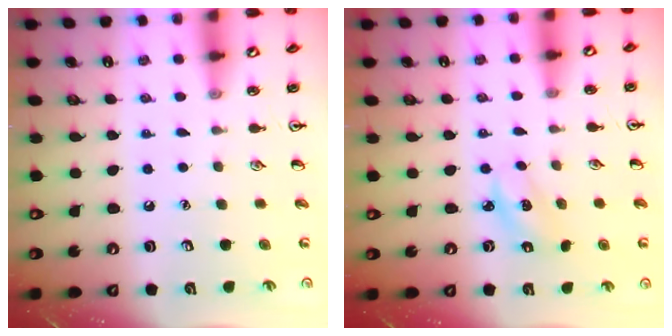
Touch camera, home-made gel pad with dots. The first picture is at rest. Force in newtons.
{"total": 2.6, "press": 2.5, "slide": 0.6}